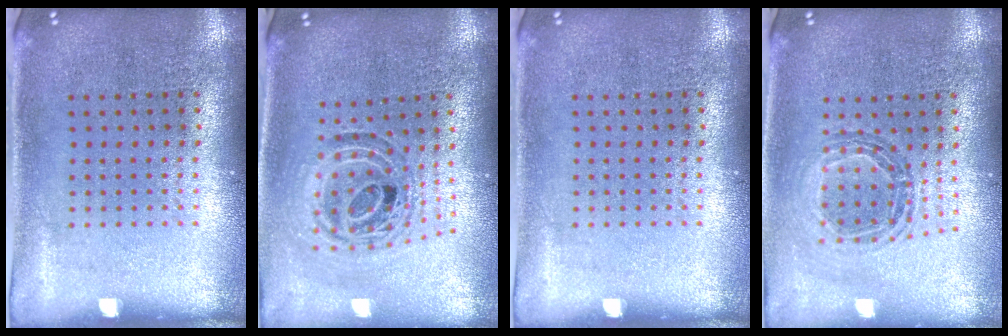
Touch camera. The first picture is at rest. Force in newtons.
{"total": 1.1, "press": 1.0, "slide": 0.4}
{"total": 0.0}
{"total": 0.9, "press": 0.9, "slide": 0.1}